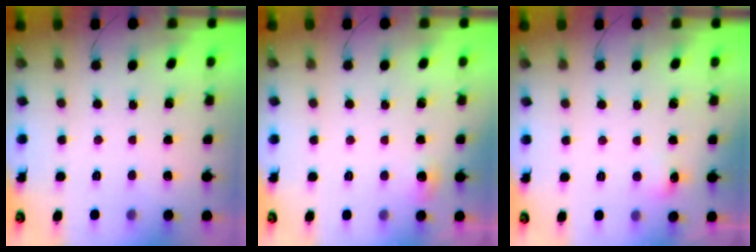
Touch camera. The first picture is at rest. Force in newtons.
{"total": 7.5, "press": 4.5, "slide": 6.1}
{"total": 4.7, "press": 4.6, "slide": 1.3}